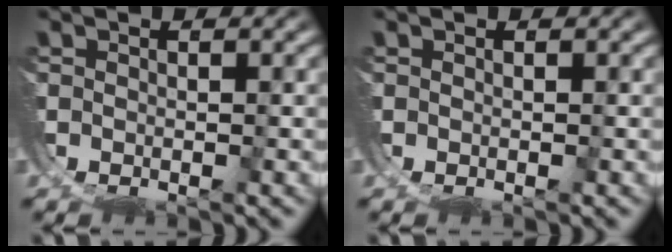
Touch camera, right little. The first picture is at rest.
{"total": 0.0}